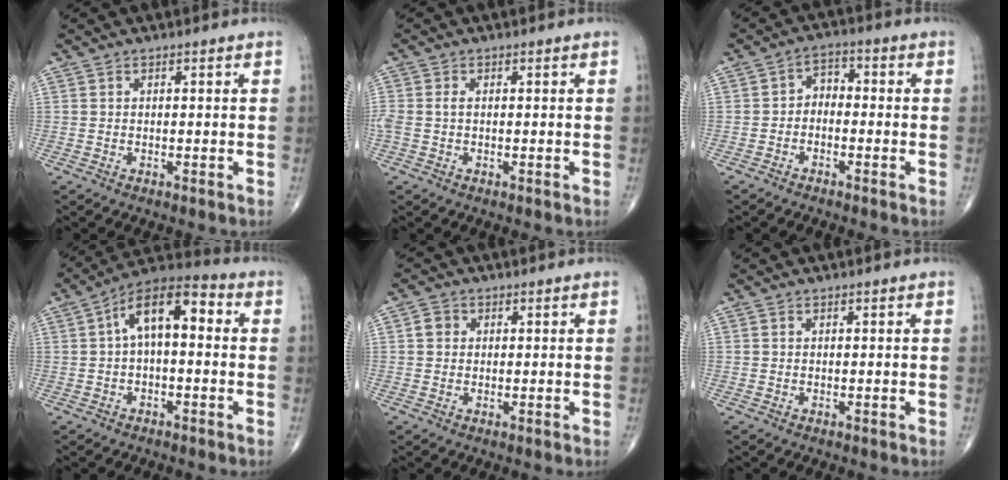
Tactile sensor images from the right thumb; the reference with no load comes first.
{"total": 2.2, "force": [0.0, 1.3, 1.7], "torque": [-0.055, 0.005, -0.001]}
{"total": 3.5, "force": [-1.3, 2.5, 2.2], "torque": [-0.020, 0.027, -0.036]}
{"total": 11.1, "force": [1.2, 5.4, 9.6], "torque": [-0.148, 0.041, 0.006]}
{"total": 2.2, "force": [0.4, 2.0, 0.8], "torque": [-0.007, 0.003, 0.005]}
{"total": 0.0}